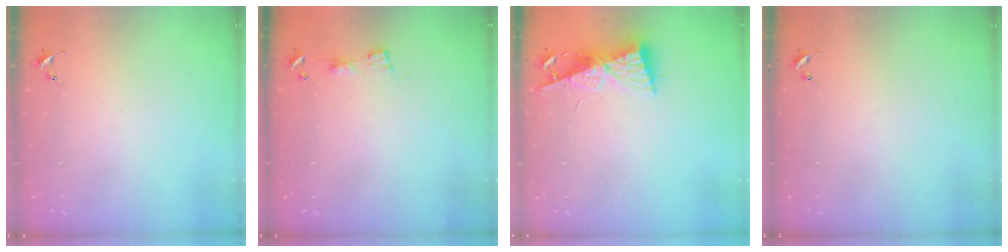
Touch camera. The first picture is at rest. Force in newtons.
{"total": 2.9, "press": 2.8, "slide": 0.3}
{"total": 9.0, "press": 8.9, "slide": 0.8}
{"total": 0.0}